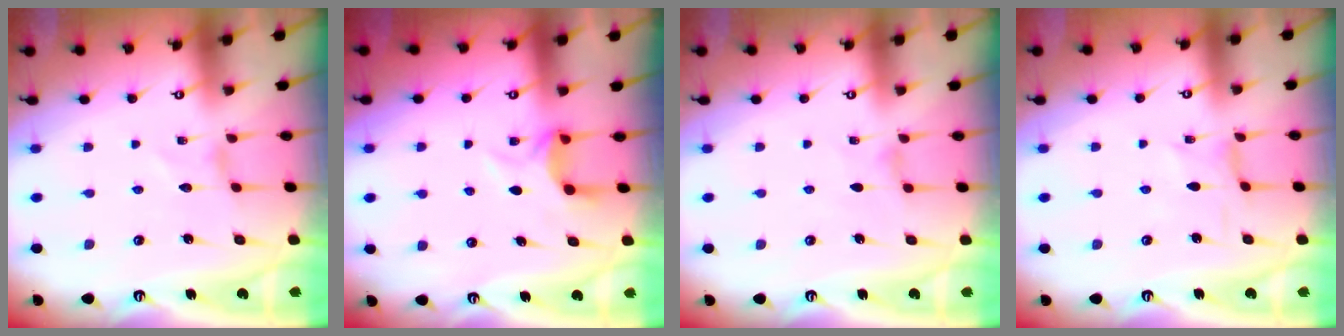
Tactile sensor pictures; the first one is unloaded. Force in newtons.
{"total": 5.7, "press": 5.6, "slide": 1.1}
{"total": 1.4, "press": 1.3, "slide": 0.3}
{"total": 0.0}